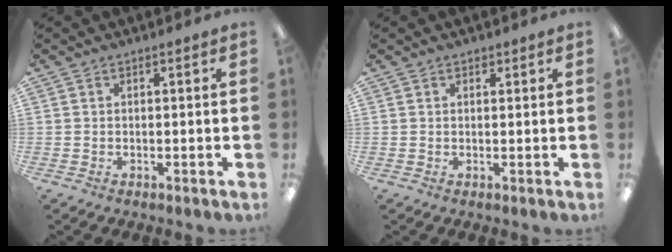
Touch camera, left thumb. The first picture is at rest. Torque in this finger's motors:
{"motor_torque": [-0.13, -0.09, -0.34, 0.43, -0.01]}